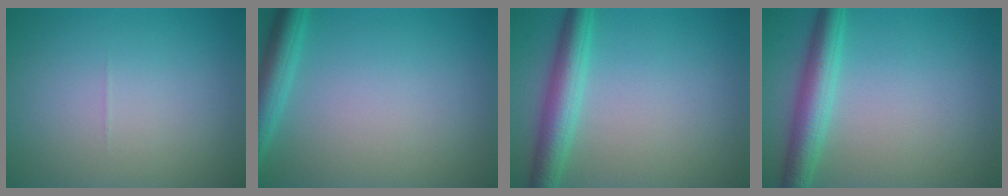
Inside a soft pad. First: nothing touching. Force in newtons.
{"total": 3.5, "press": 3.5, "slide": 0.2}
{"total": 4.2, "press": 4.2, "slide": 0.1}
{"total": 4.2, "press": 4.2, "slide": 0.1}